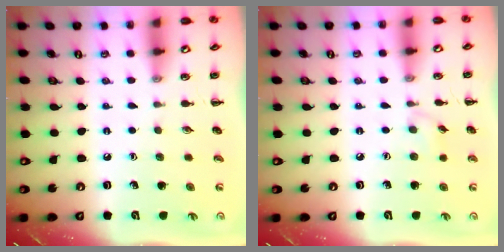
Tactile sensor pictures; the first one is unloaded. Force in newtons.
{"total": 3.1, "press": 2.9, "slide": 1.1}